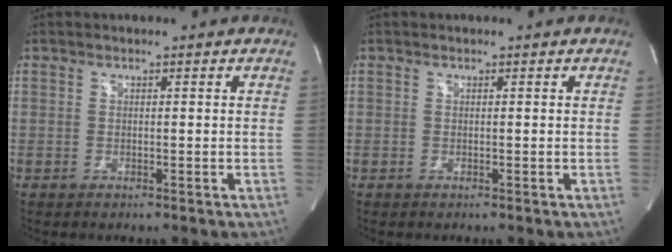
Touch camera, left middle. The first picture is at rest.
{"total": 0.0}